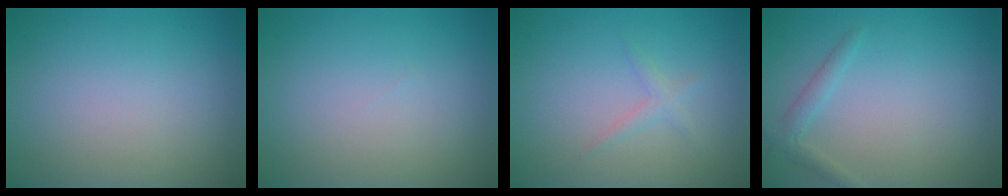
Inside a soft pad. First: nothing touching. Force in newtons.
{"total": 0.0}
{"total": 1.1, "press": 1.1, "slide": 0.0}
{"total": 1.4, "press": 1.4, "slide": 0.0}